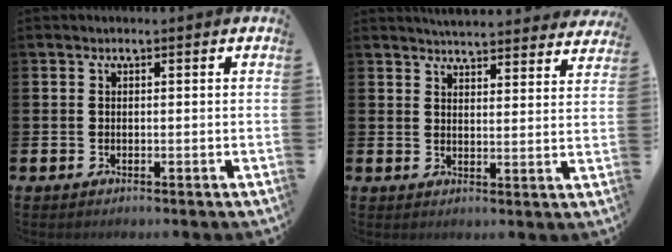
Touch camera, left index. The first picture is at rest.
{"total": 4.9, "force": [4.8, 0.5, 0.4], "torque": [-0.012, -0.032, 0.085]}